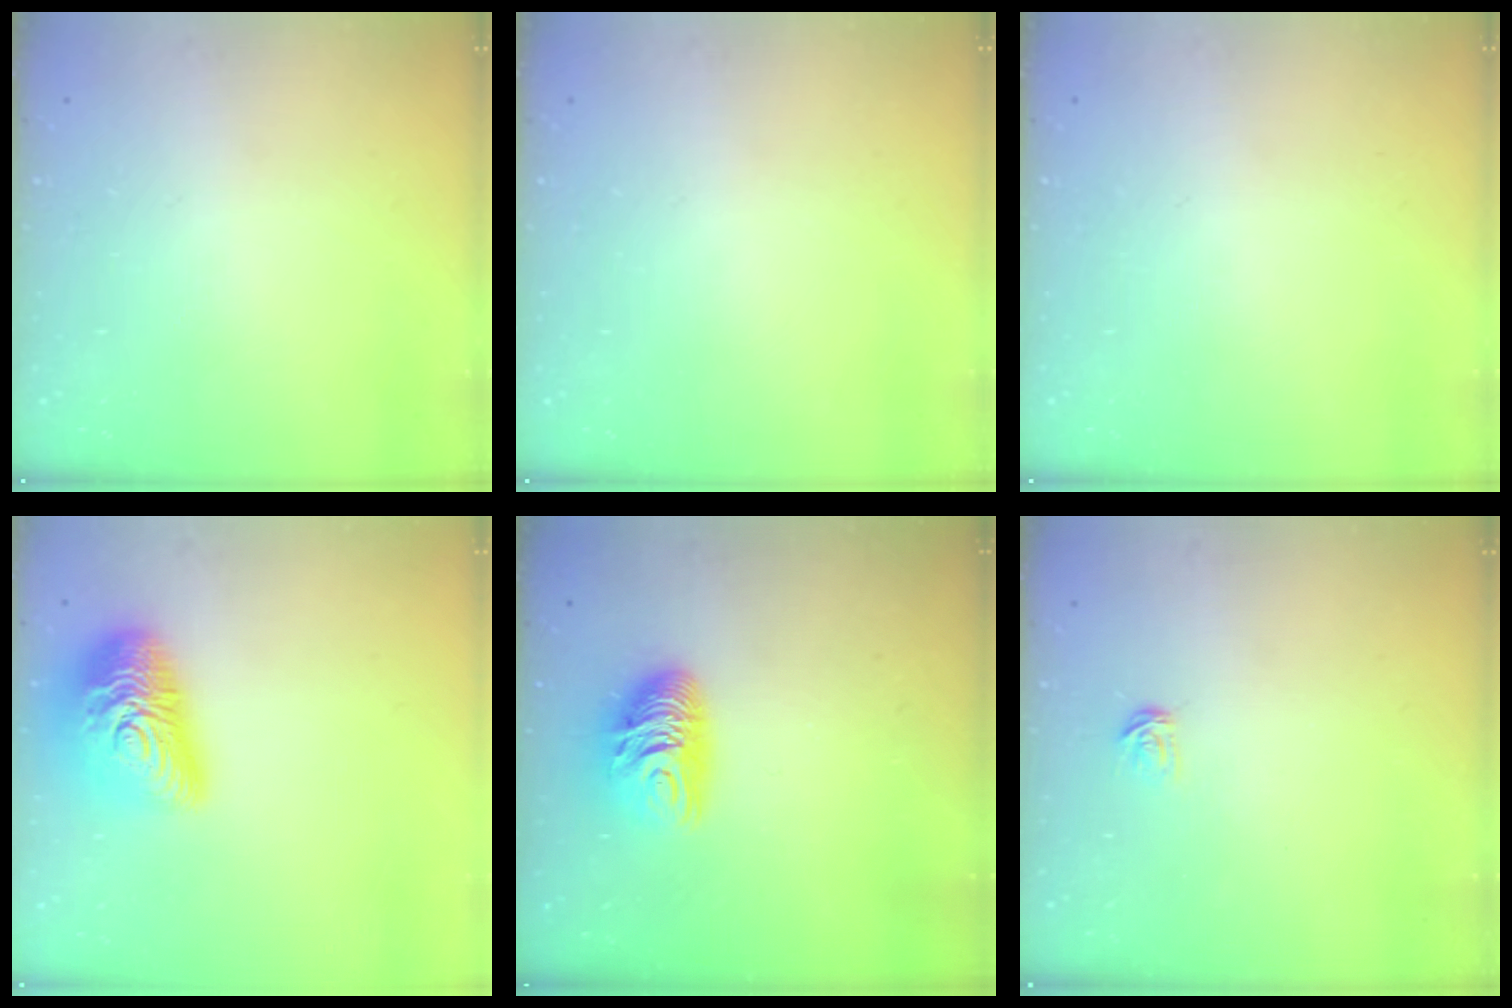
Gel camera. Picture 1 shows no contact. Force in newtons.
{"total": 0.0}
{"total": 0.0}
{"total": 19.6, "press": 19.5, "slide": 1.0}
{"total": 10.4, "press": 10.4, "slide": 0.8}
{"total": 3.2, "press": 3.2, "slide": 0.2}